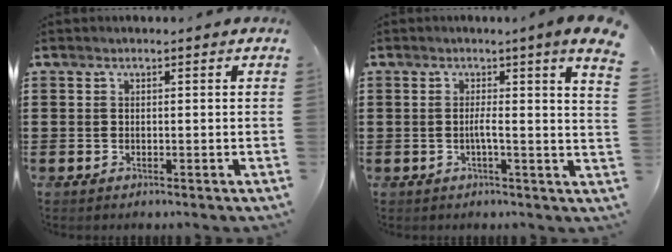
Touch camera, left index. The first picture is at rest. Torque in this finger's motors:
{"motor_torque": [2.14, 0.00, 0.37, 0.10]}